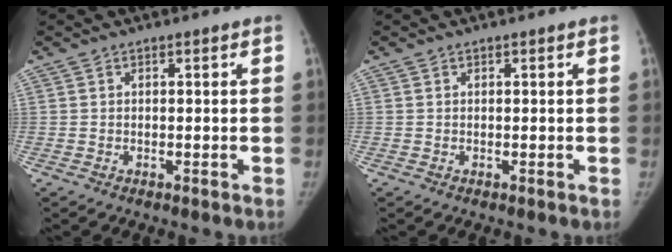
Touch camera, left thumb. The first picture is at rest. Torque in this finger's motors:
{"motor_torque": [0.32, -0.18, 0.14, 0.26, 0.01]}